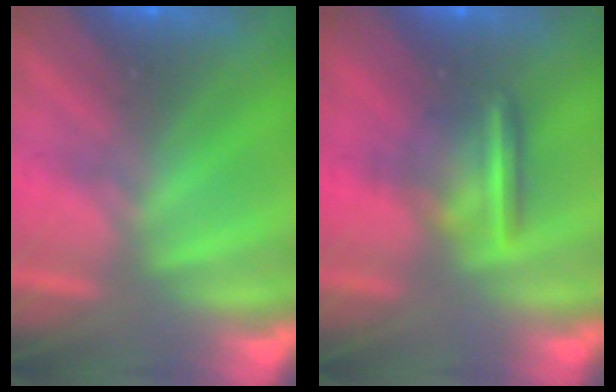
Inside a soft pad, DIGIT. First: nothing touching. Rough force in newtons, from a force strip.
{"total": 8.7}